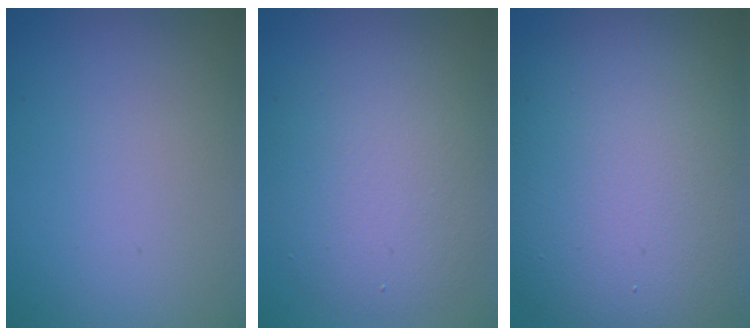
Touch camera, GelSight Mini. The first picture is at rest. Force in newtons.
{"total": 5.7, "press": 5.7, "slide": 0.6}
{"total": 13.8, "press": 13.8, "slide": 0.7}